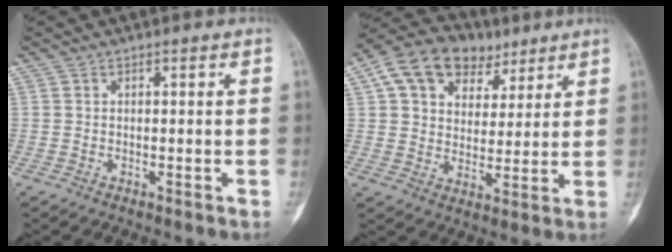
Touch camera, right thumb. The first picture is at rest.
{"total": 15.1, "force": [7.5, 10.5, 7.9], "torque": [-0.102, -0.001, 0.126]}